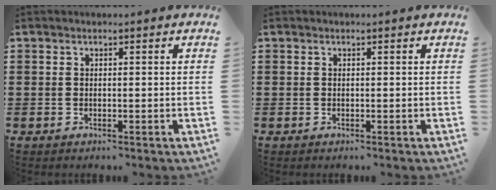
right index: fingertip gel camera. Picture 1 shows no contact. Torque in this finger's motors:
{"motor_torque": [0.15, 0.12, 0.03, 0.00]}